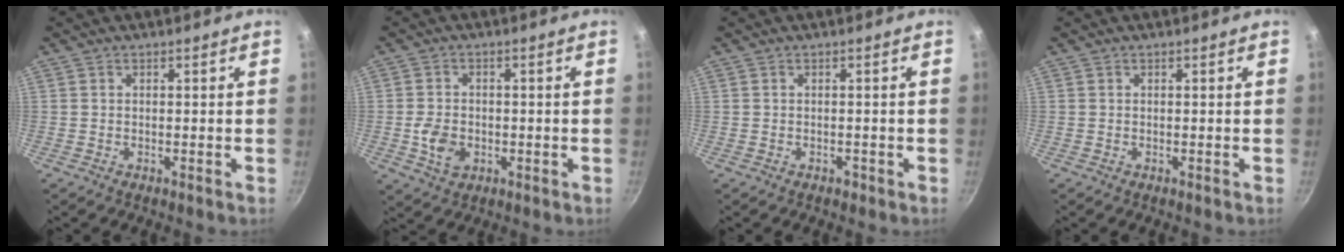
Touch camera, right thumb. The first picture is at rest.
{"total": 6.0, "force": [-1.2, 4.4, 3.9], "torque": [-0.062, 0.008, -0.017]}
{"total": 0.8, "force": [-0.4, 0.5, 0.4], "torque": [-0.004, 0.004, -0.003]}
{"total": 0.0}